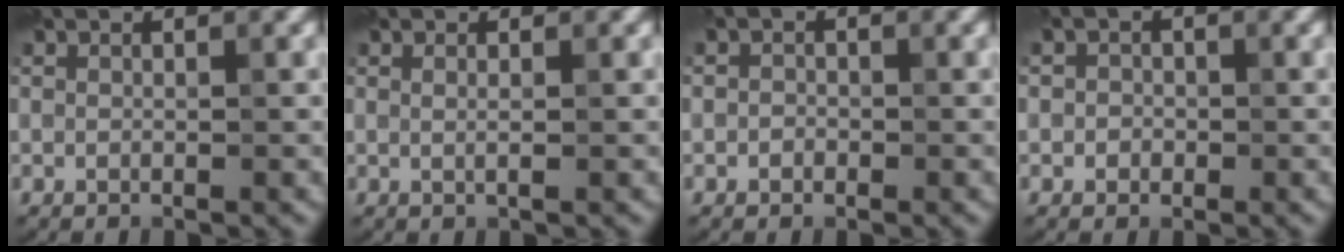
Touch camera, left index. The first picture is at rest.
{"total": 0.9, "force": [0.2, 0.3, 0.8], "torque": [-0.011, 0.001, -0.001]}
{"total": 1.0, "force": [-0.2, 0.9, 0.4], "torque": [-0.004, -0.004, -0.012]}
{"total": 1.8, "force": [0.1, 1.7, 0.6], "torque": [0.006, 0.002, -0.013]}